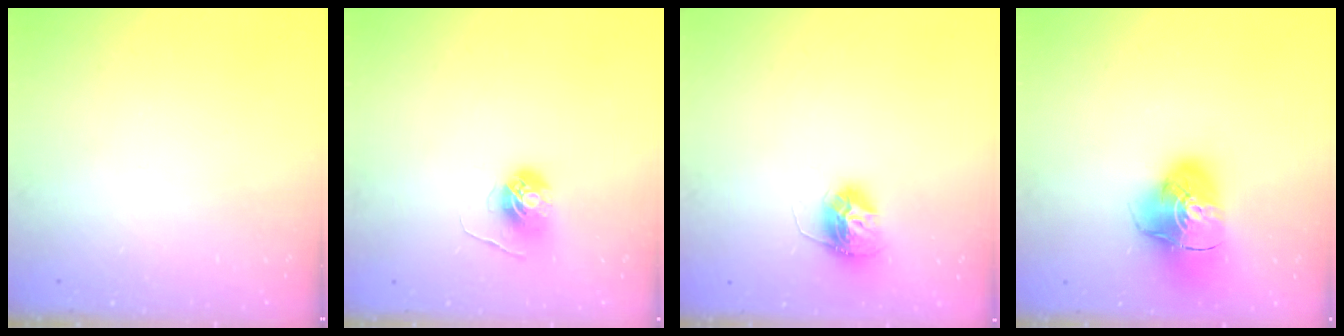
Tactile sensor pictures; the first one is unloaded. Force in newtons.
{"total": 5.9, "press": 5.9, "slide": 0.3}
{"total": 11.9, "press": 11.9, "slide": 1.0}
{"total": 16.1, "press": 16.0, "slide": 2.1}